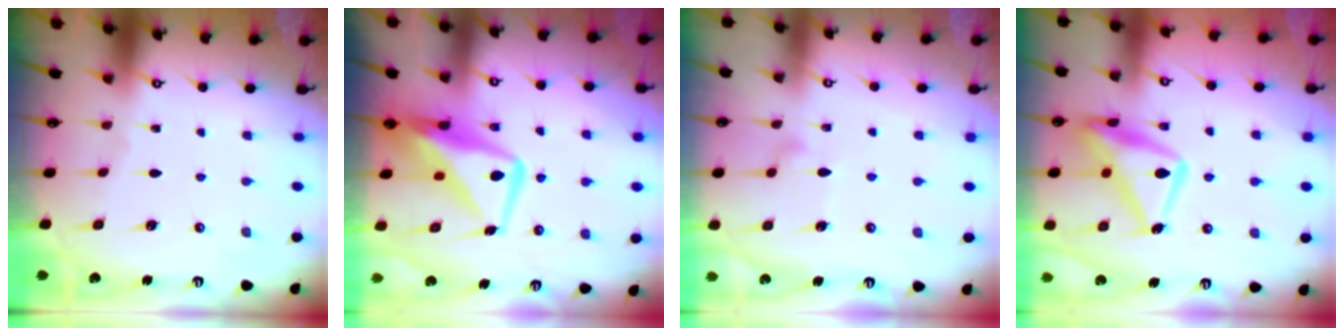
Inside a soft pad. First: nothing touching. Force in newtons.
{"total": 14.2, "press": 14.0, "slide": 2.0}
{"total": 10.0, "press": 10.0, "slide": 0.5}
{"total": 16.3, "press": 16.2, "slide": 1.4}